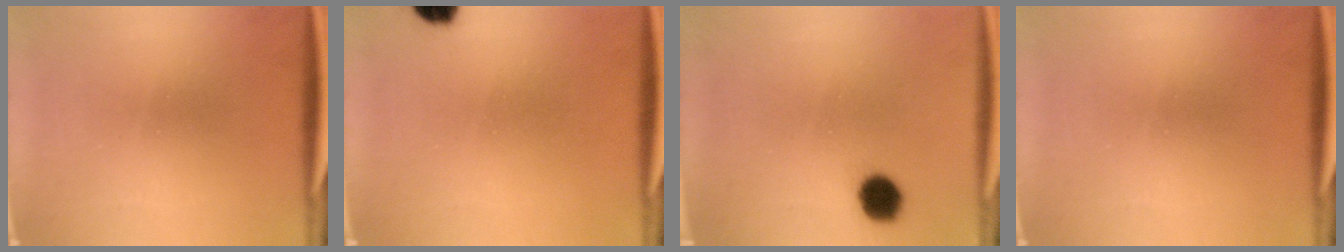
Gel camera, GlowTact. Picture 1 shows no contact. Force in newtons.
{"total": 6.0}
{"total": 5.9}
{"total": 0.0}